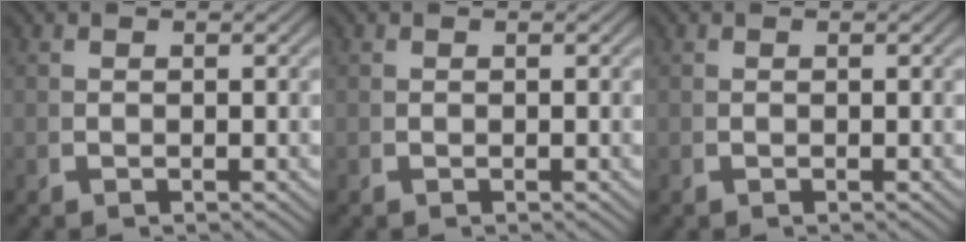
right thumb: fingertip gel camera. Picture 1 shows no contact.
{"total": 0.0}
{"total": 0.0}